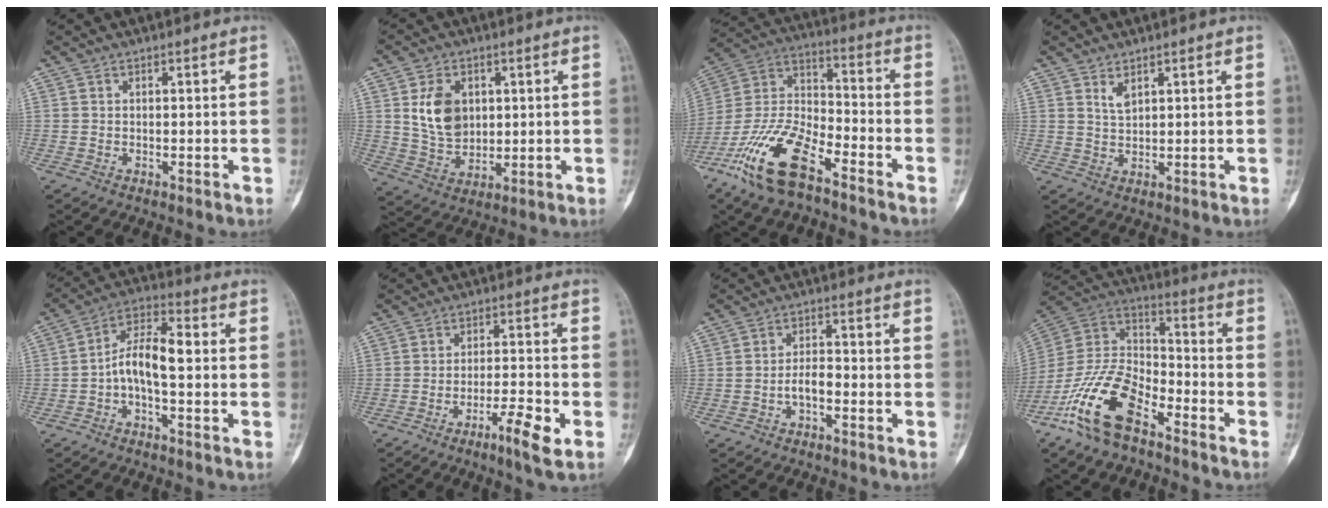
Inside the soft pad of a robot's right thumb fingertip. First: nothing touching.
{"total": 9.7, "force": [2.4, 7.0, 6.2], "torque": [-0.090, -0.016, 0.053]}
{"total": 17.4, "force": [-10.7, 6.4, 12.1], "torque": [-0.250, 0.055, -0.209]}
{"total": 2.4, "force": [1.5, 1.0, 1.6], "torque": [-0.028, -0.012, 0.035]}
{"total": 9.0, "force": [-1.1, 4.0, 8.0], "torque": [-0.146, 0.041, -0.027]}
{"total": 6.8, "force": [-3.5, 0.8, 5.8], "torque": [-0.109, 0.017, -0.058]}
{"total": 3.3, "force": [-1.4, 1.5, 2.5], "torque": [-0.041, 0.019, -0.029]}
{"total": 17.4, "force": [-10.5, 7.9, 11.4], "torque": [-0.222, 0.067, -0.205]}